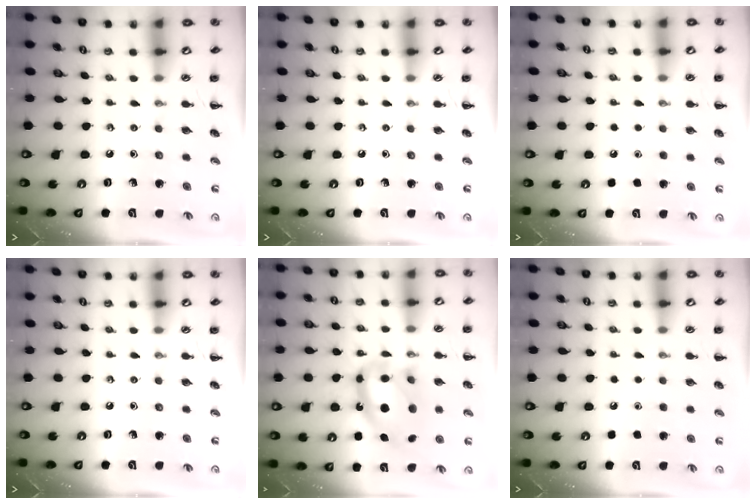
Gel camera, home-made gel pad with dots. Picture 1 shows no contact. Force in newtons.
{"total": 0.0}
{"total": 1.6, "press": 1.6, "slide": 0.1}
{"total": 0.0}
{"total": 14.3, "press": 13.9, "slide": 3.6}
{"total": 1.7, "press": 1.7, "slide": 0.1}